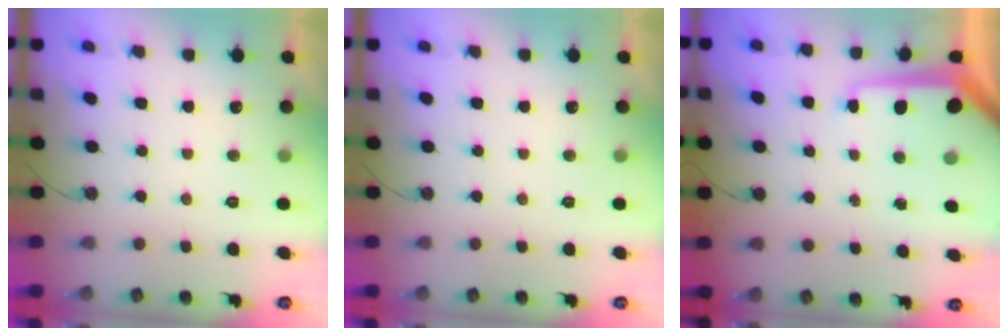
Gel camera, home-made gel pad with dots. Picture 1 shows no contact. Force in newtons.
{"total": 0.0}
{"total": 9.3, "press": 9.3, "slide": 0.7}